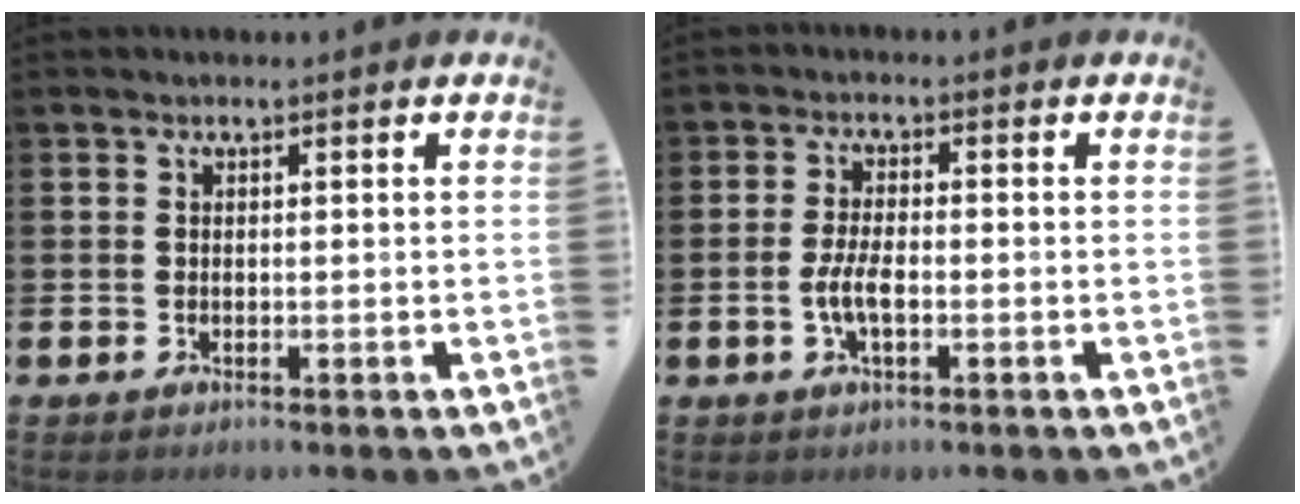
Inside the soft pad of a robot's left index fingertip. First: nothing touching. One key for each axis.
{"total": 3.8, "fx": -0.9, "fy": 1.4, "fz": 3.4, "tx": -0.065, "ty": 0.001, "tz": -0.018}